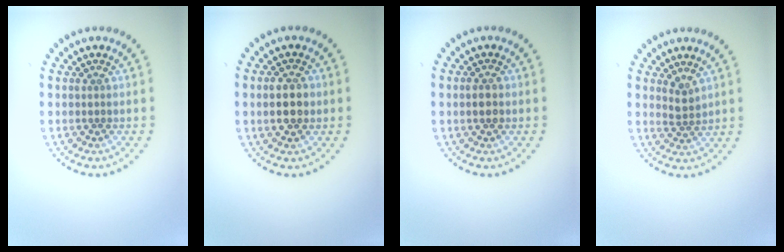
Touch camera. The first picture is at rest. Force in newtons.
{"total": 2.9, "press": 2.9, "slide": 0.2}
{"total": 1.0, "press": 1.0, "slide": 0.0}
{"total": 1.5, "press": 1.1, "slide": 1.0}